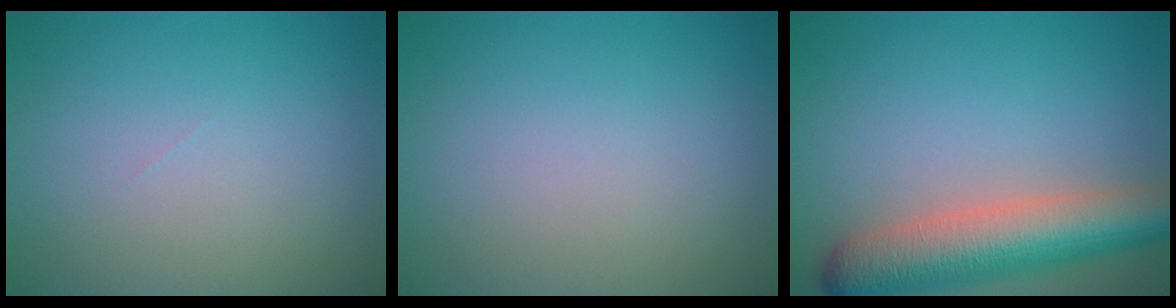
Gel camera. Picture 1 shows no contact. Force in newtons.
{"total": 0.0}
{"total": 8.2, "press": 8.2, "slide": 0.3}